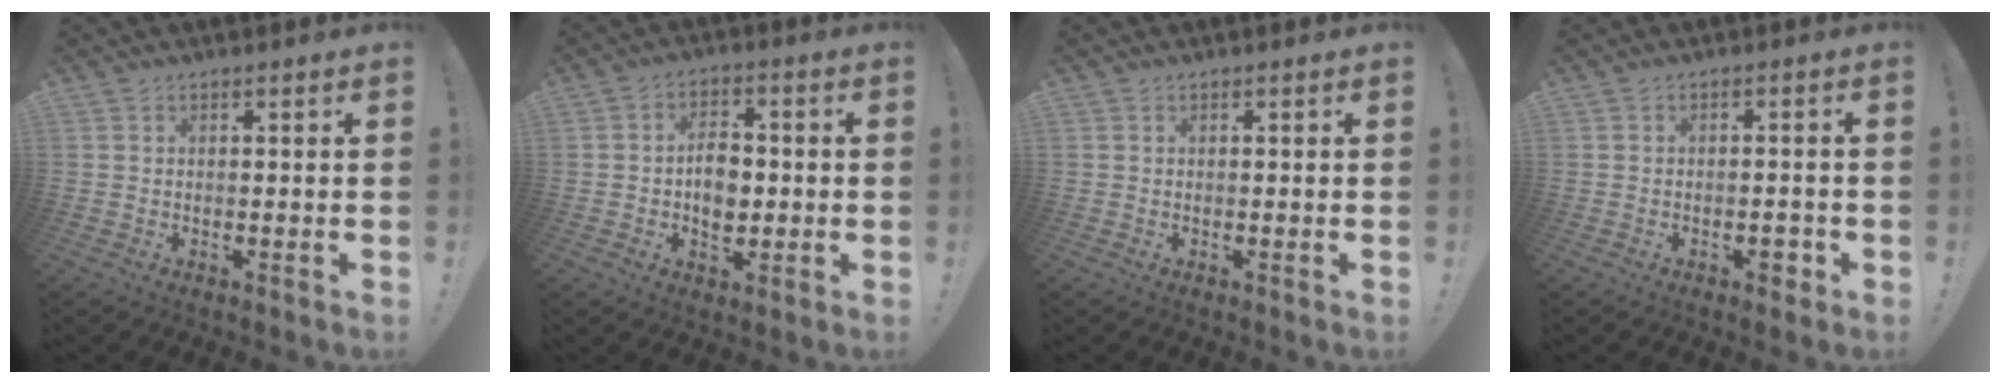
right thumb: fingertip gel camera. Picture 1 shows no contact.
{"total": 7.6, "force": [-0.5, 5.6, 5.2], "torque": [-0.064, 0.001, -0.011]}
{"total": 0.0}
{"total": 2.4, "force": [-1.3, 1.1, 1.7], "torque": [-0.009, 0.001, -0.024]}